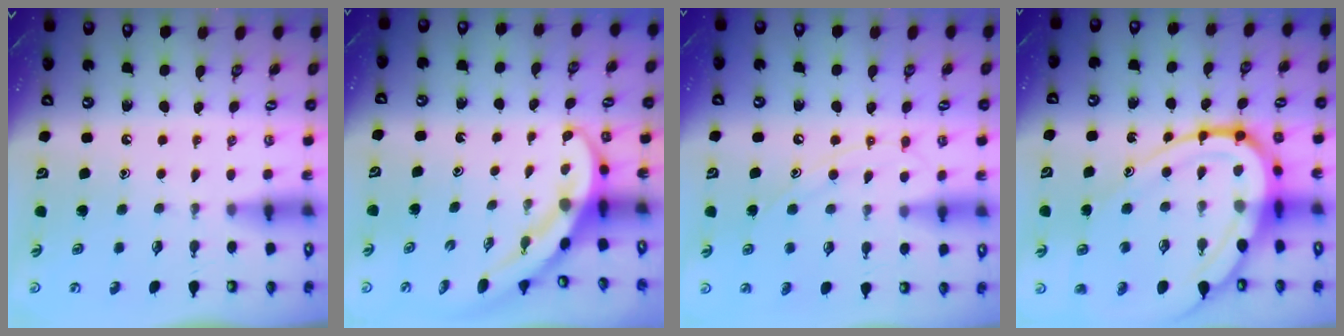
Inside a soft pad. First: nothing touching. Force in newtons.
{"total": 3.9, "press": 3.9, "slide": 0.6}
{"total": 8.7, "press": 8.7, "slide": 0.6}
{"total": 18.3, "press": 18.2, "slide": 1.9}